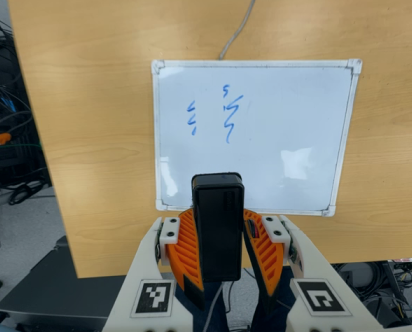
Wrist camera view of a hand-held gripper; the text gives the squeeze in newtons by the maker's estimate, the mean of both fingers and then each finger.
{"total": 7.7, "left": 8.2, "right": 7.2}